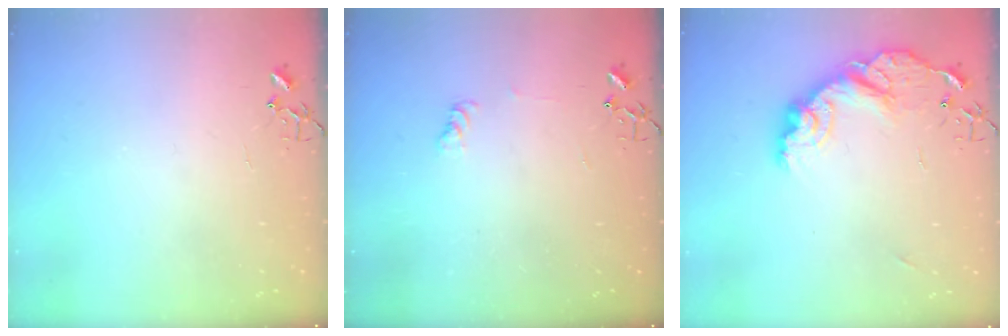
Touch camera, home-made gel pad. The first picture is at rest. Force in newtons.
{"total": 4.5, "press": 4.4, "slide": 0.6}
{"total": 14.5, "press": 14.5, "slide": 0.6}